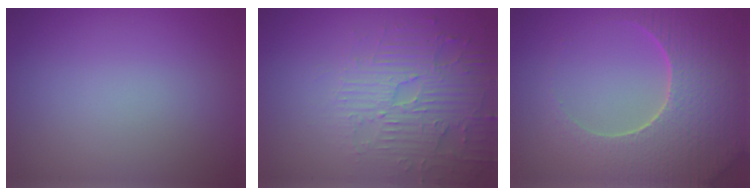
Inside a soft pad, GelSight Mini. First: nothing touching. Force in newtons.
{"total": 4.8, "press": 4.1, "slide": 2.6}
{"total": 8.1, "press": 6.1, "slide": 5.3}